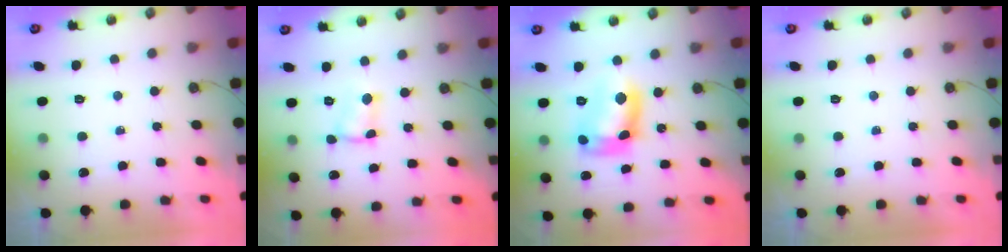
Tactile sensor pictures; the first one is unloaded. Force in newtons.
{"total": 2.6, "press": 2.6, "slide": 0.5}
{"total": 12.7, "press": 12.7, "slide": 1.0}
{"total": 0.0}